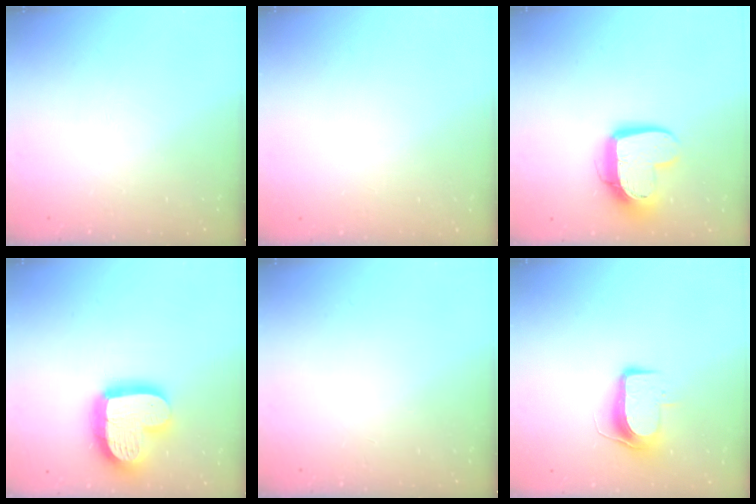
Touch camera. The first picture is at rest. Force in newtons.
{"total": 0.0}
{"total": 13.8, "press": 13.8, "slide": 1.2}
{"total": 19.1, "press": 19.0, "slide": 2.0}
{"total": 0.0}
{"total": 9.4, "press": 9.3, "slide": 0.9}